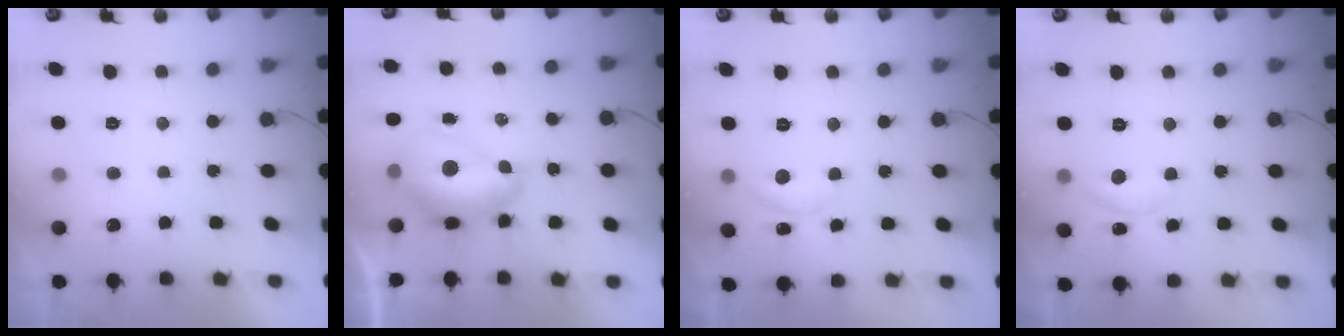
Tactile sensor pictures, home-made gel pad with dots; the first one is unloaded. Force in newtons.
{"total": 11.4, "press": 11.4, "slide": 1.1}
{"total": 8.7, "press": 8.7, "slide": 0.5}
{"total": 8.7, "press": 8.7, "slide": 0.5}